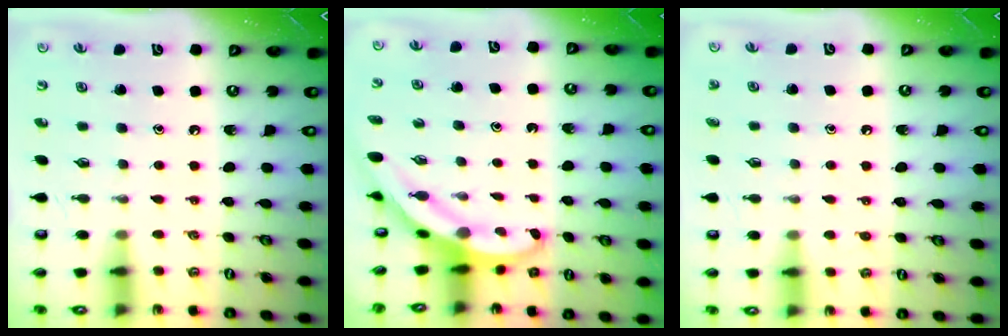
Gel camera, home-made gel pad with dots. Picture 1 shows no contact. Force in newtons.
{"total": 4.0, "press": 4.0, "slide": 0.1}
{"total": 4.7, "press": 4.7, "slide": 0.5}